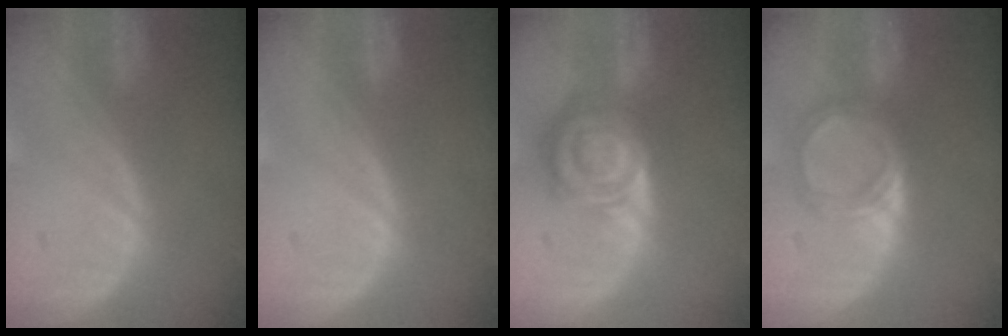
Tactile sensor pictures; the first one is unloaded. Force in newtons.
{"total": 0.0}
{"total": 8.6, "press": 7.4, "slide": 4.4}
{"total": 5.4, "press": 4.7, "slide": 2.5}